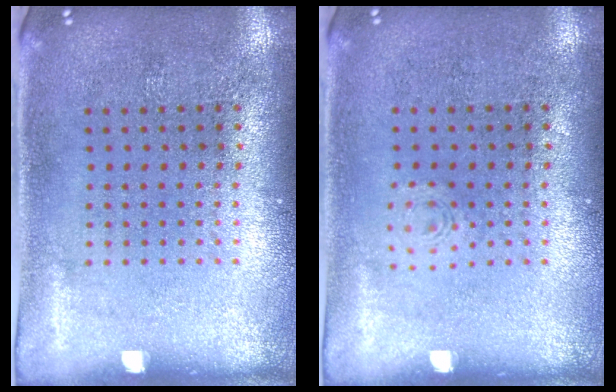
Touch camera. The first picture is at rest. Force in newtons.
{"total": 0.7, "press": 0.7, "slide": 0.2}